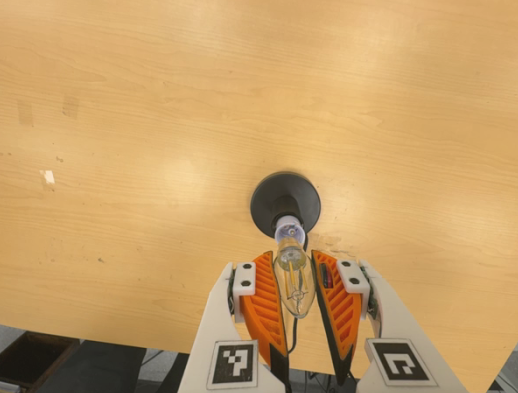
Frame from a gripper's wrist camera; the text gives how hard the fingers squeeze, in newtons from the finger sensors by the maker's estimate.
{"total": 13.4, "left": 14.8, "right": 11.9}